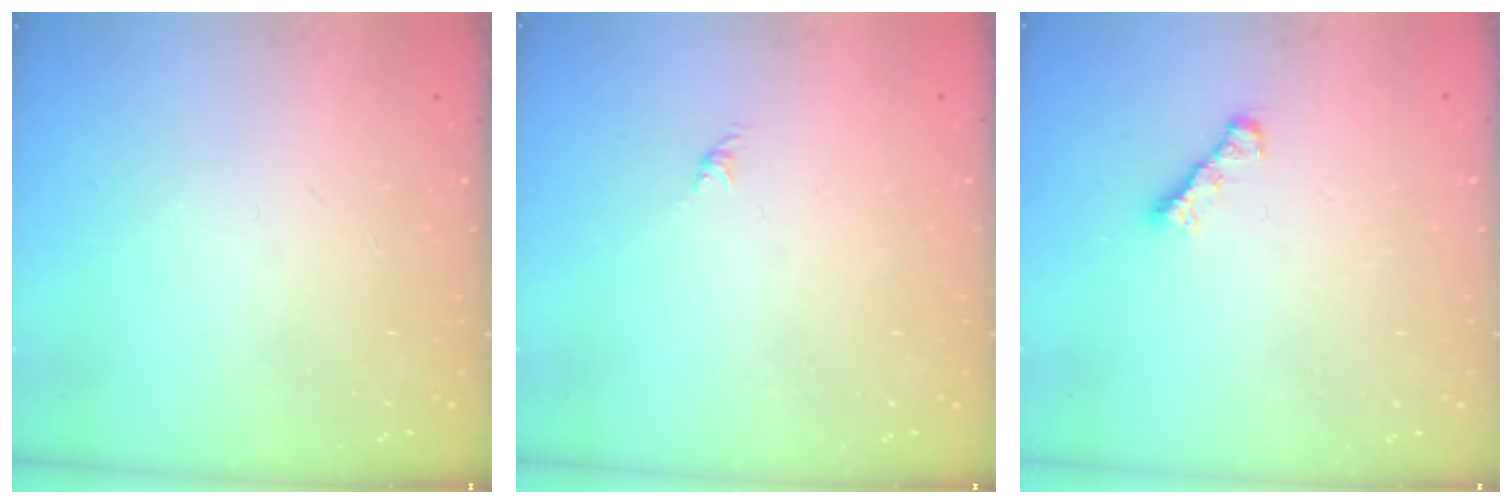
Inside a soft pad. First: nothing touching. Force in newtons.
{"total": 0.0}
{"total": 1.9, "press": 1.8, "slide": 0.6}